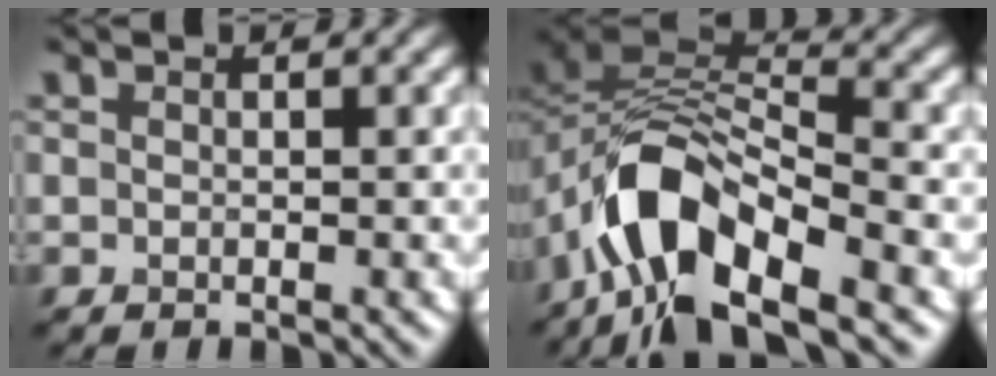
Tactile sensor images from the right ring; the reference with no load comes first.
{"total": 11.1, "force": [-5.9, 5.3, 7.7], "torque": [-0.129, 0.008, -0.113]}